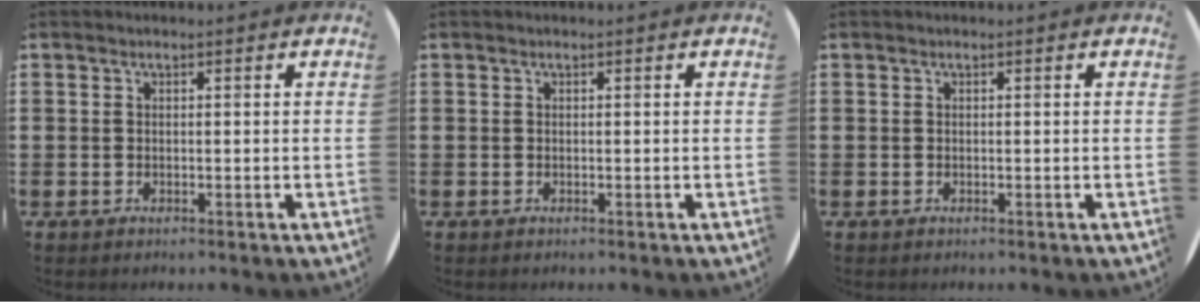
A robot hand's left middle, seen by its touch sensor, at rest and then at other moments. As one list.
[{"total": 0.0}, {"total": 0.0}]